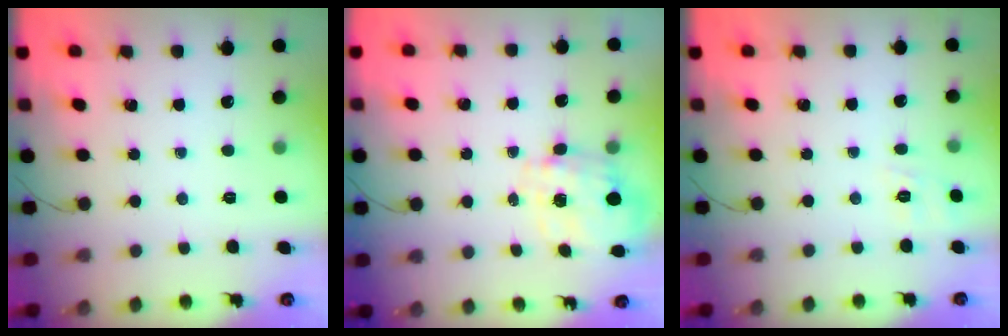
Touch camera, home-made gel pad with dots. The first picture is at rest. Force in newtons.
{"total": 2.7, "press": 2.6, "slide": 1.0}
{"total": 6.7, "press": 6.4, "slide": 1.8}